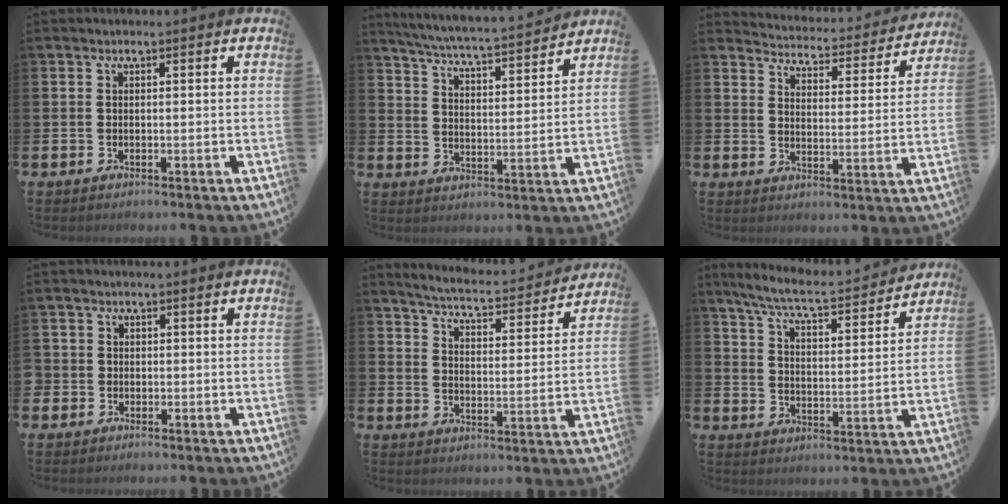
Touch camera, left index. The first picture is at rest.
{"total": 5.9, "force": [5.8, -0.1, 1.4], "torque": [-0.055, -0.046, 0.099]}
{"total": 4.3, "force": [4.2, 0.7, 0.4], "torque": [-0.026, -0.041, 0.066]}
{"total": 1.4, "force": [-0.2, 1.4, 0.0], "torque": [0.000, 0.003, -0.009]}
{"total": 5.1, "force": [5.0, 0.2, 1.1], "torque": [-0.046, -0.039, 0.082]}
{"total": 6.9, "force": [6.4, 0.6, 2.5], "torque": [-0.079, -0.043, 0.108]}